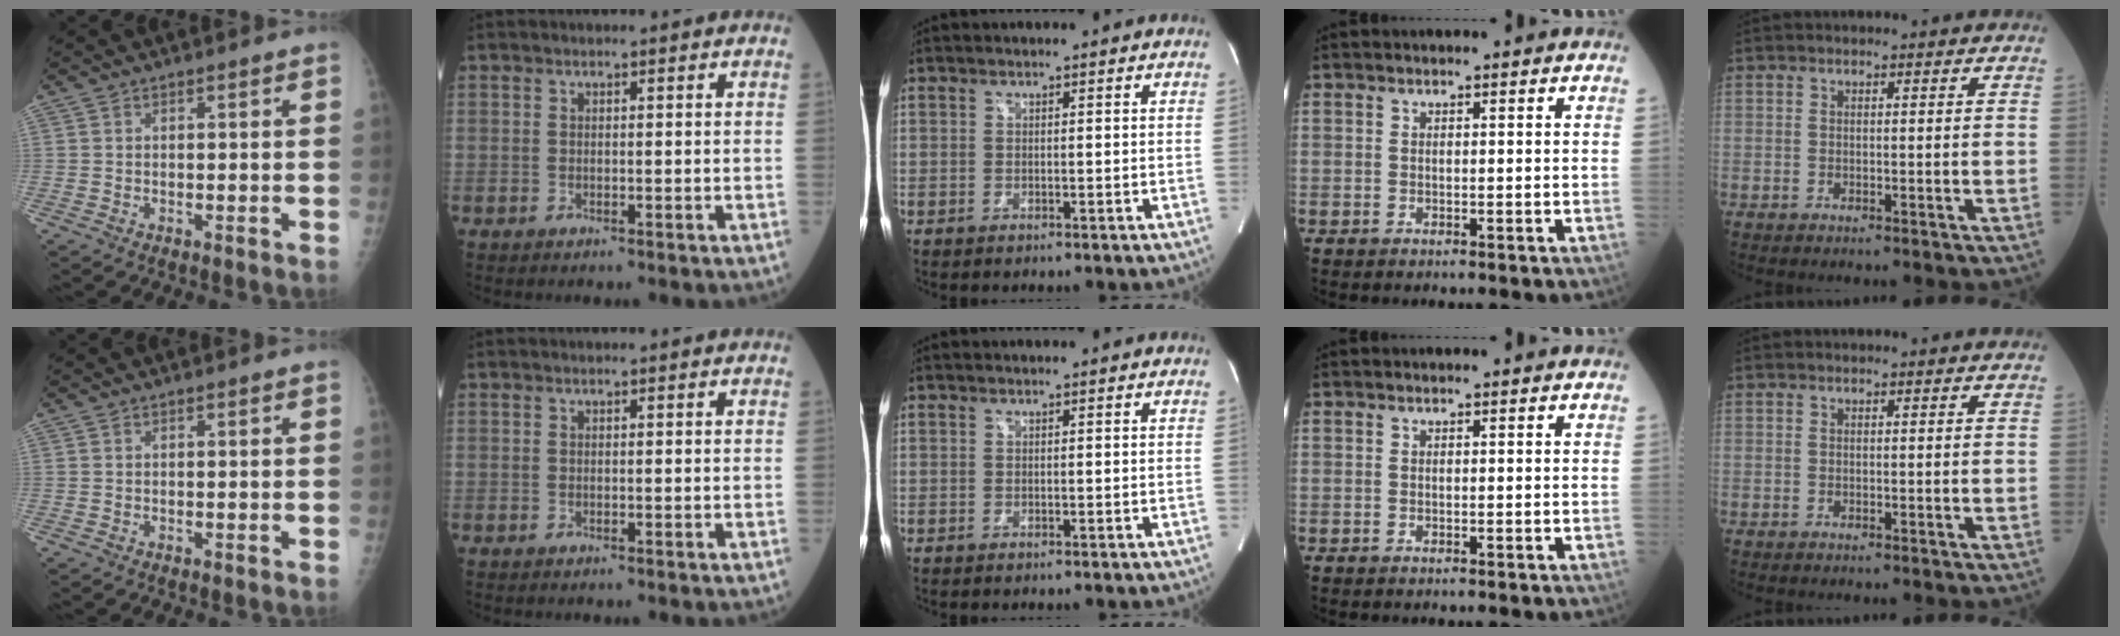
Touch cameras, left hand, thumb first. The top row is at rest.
{}